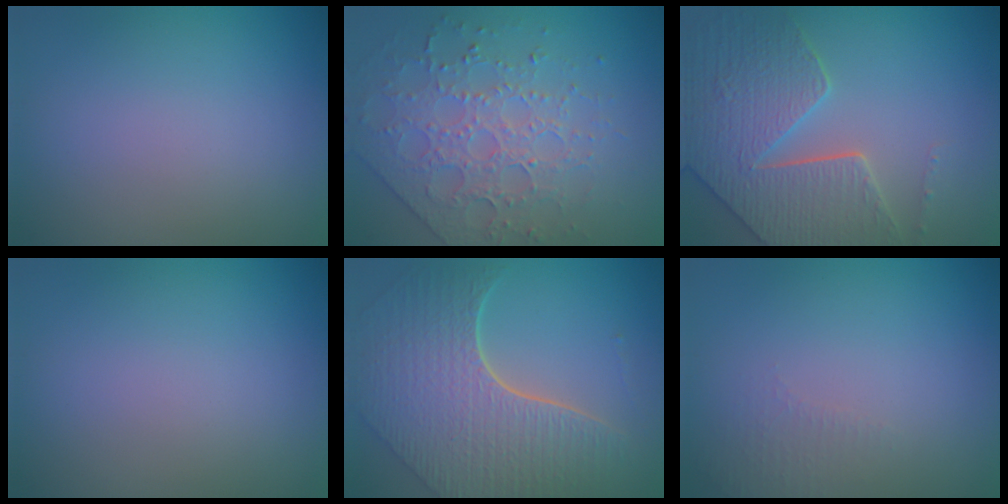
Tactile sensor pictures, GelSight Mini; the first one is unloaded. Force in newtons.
{"total": 4.0, "press": 4.0, "slide": 0.1}
{"total": 7.3, "press": 6.0, "slide": 4.2}
{"total": 0.0}
{"total": 8.6, "press": 6.4, "slide": 5.8}
{"total": 1.4, "press": 1.3, "slide": 0.4}